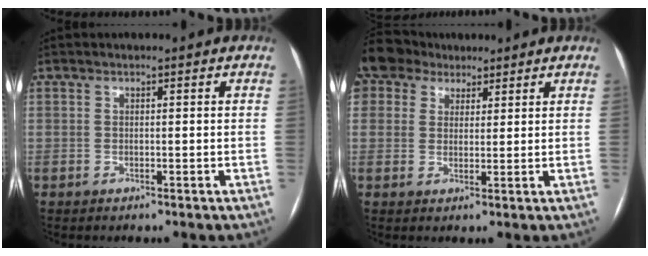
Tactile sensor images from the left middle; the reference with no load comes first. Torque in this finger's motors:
{"motor_torque": [1.07, -1.07, 1.05, 0.21]}